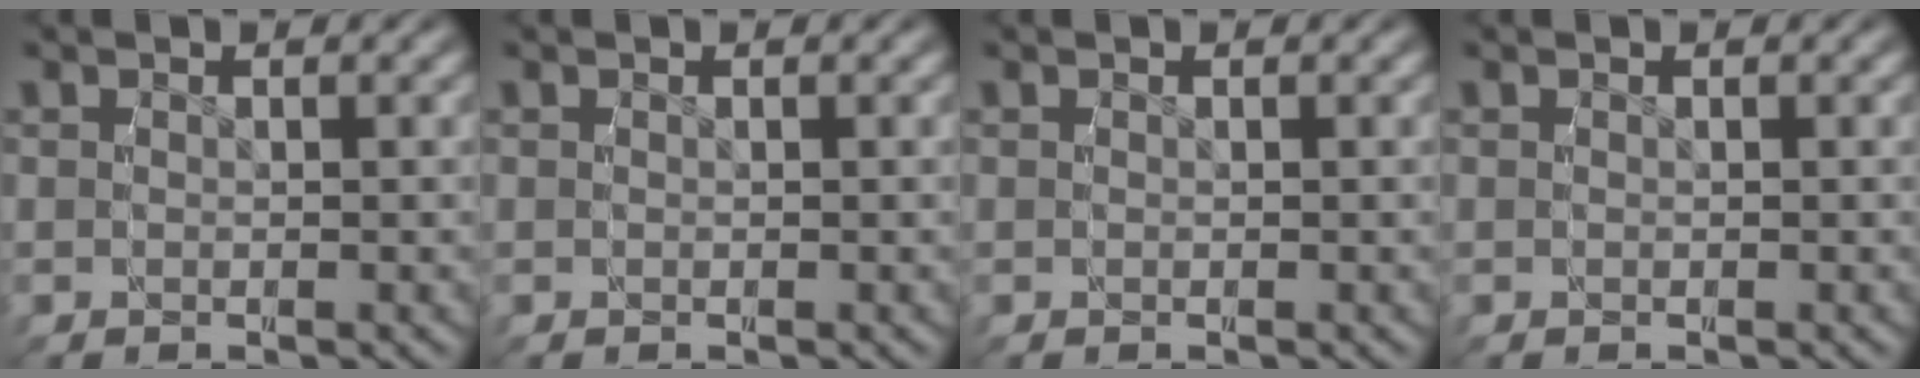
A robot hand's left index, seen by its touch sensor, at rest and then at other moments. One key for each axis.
{"total": 0.0}
{"total": 0.0}
{"total": 0.0}